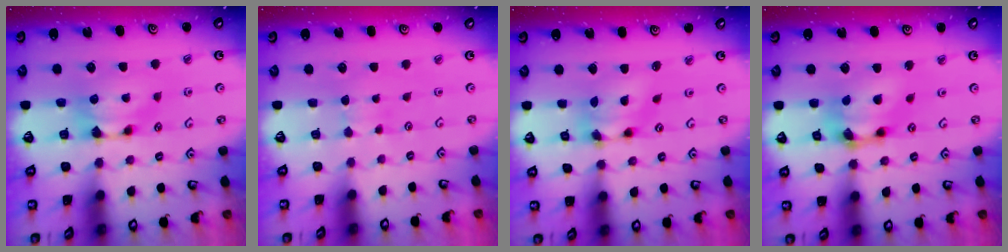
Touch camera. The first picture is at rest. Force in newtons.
{"total": 2.8, "press": 2.8, "slide": 0.2}
{"total": 5.5, "press": 5.1, "slide": 2.1}
{"total": 6.8, "press": 6.5, "slide": 2.0}